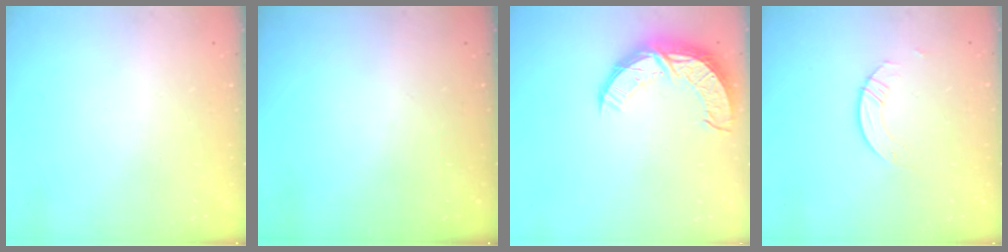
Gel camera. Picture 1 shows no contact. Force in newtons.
{"total": 0.0}
{"total": 12.8, "press": 12.7, "slide": 0.9}
{"total": 2.2, "press": 2.2, "slide": 0.2}